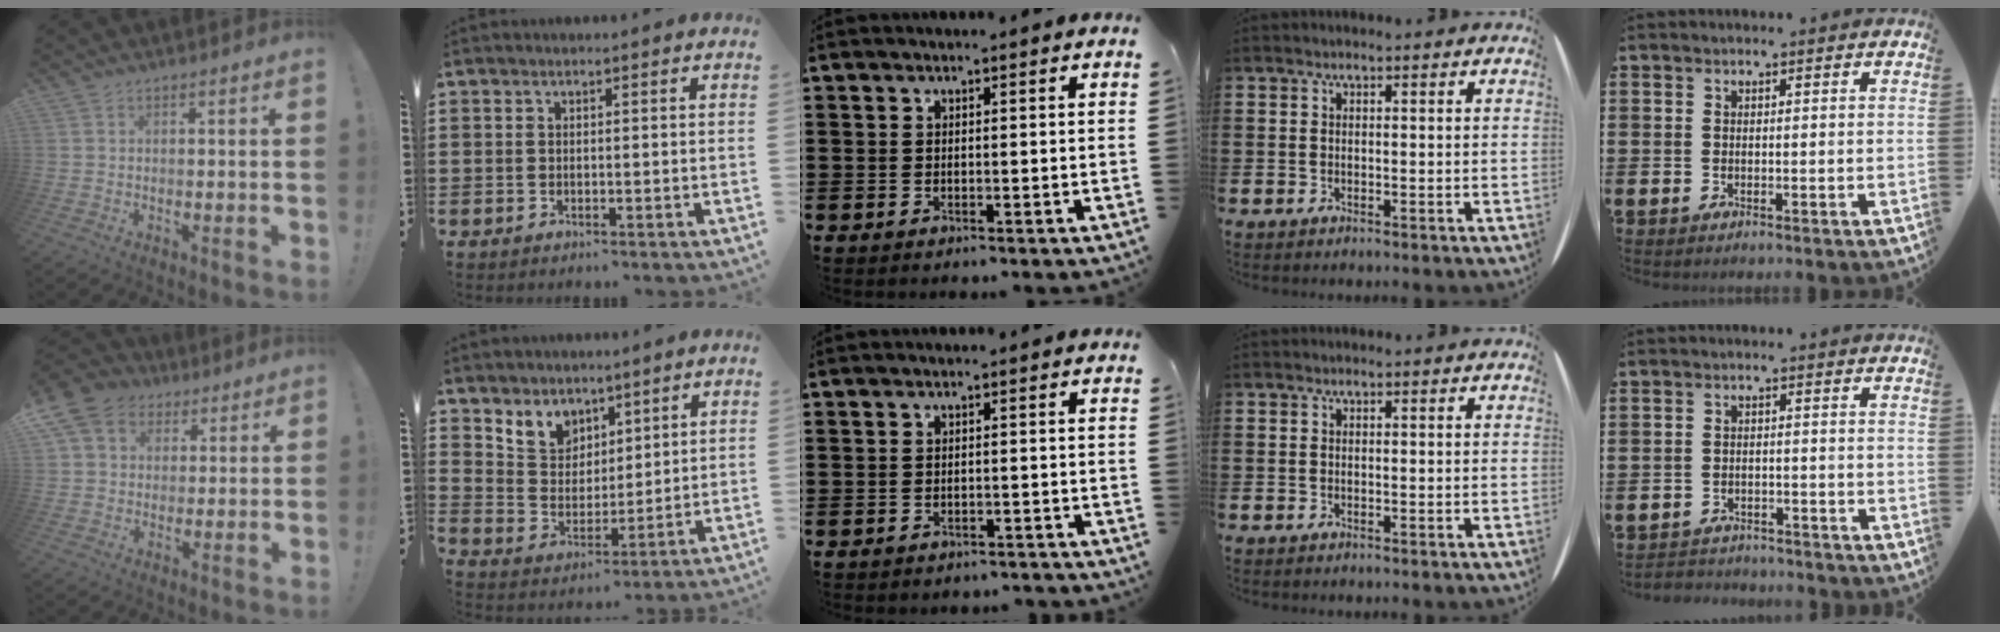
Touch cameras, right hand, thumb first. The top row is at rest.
{"thumb": {"total": 10.4, "force": [4.2, 8.5, 4.2], "torque": [-0.073, -0.018, 0.085]}, "index": {"total": 6.4, "force": [4.4, 4.5, 0.4], "torque": [-0.043, -0.007, 0.083]}, "middle": {"total": 1.3, "force": [-1.3, 0.2, 0.1], "torque": [-0.006, 0.001, -0.027]}, "little": {"total": 2.1, "force": [-2.1, 0.2, -0.3], "torque": [-0.002, 0.001, -0.048]}}